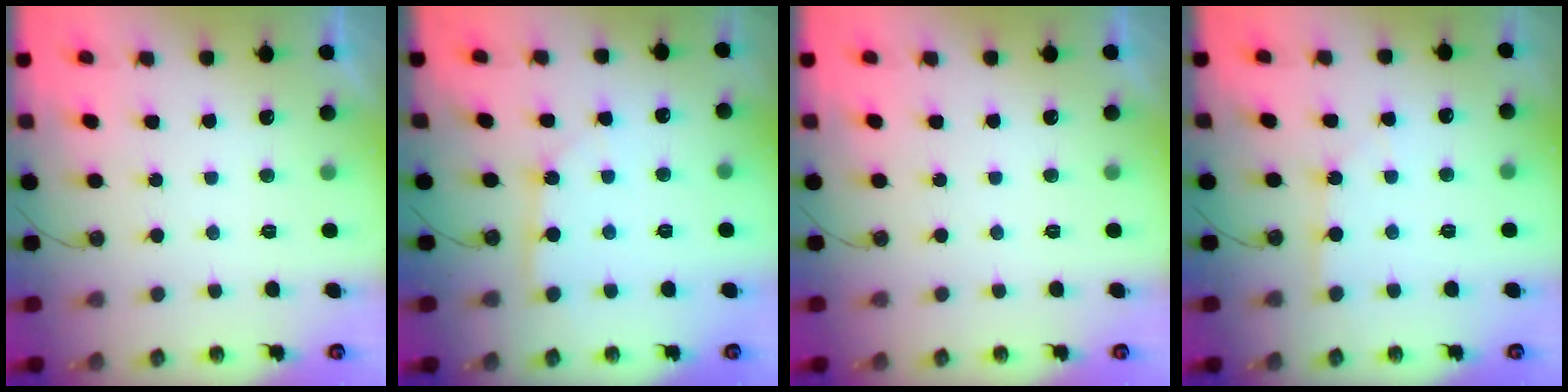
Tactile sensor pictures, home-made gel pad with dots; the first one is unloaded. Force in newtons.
{"total": 2.9, "press": 2.9, "slide": 0.1}
{"total": 0.0}
{"total": 2.3, "press": 2.3, "slide": 0.3}